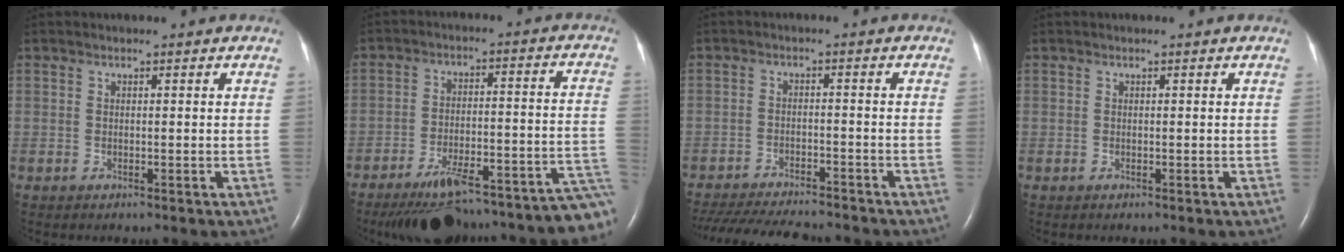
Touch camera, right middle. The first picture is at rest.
{"total": 23.2, "force": [-20.3, 2.8, 10.8], "torque": [-0.067, 0.021, -0.276]}
{"total": 16.5, "force": [-14.8, 3.0, 6.7], "torque": [-0.152, -0.028, -0.214]}
{"total": 0.0}